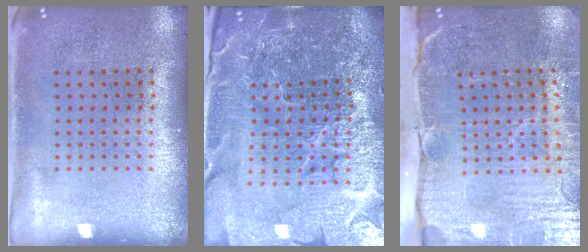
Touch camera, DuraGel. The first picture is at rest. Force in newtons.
{"total": 6.5, "press": 5.7, "slide": 3.1}
{"total": 5.2, "press": 4.4, "slide": 2.7}